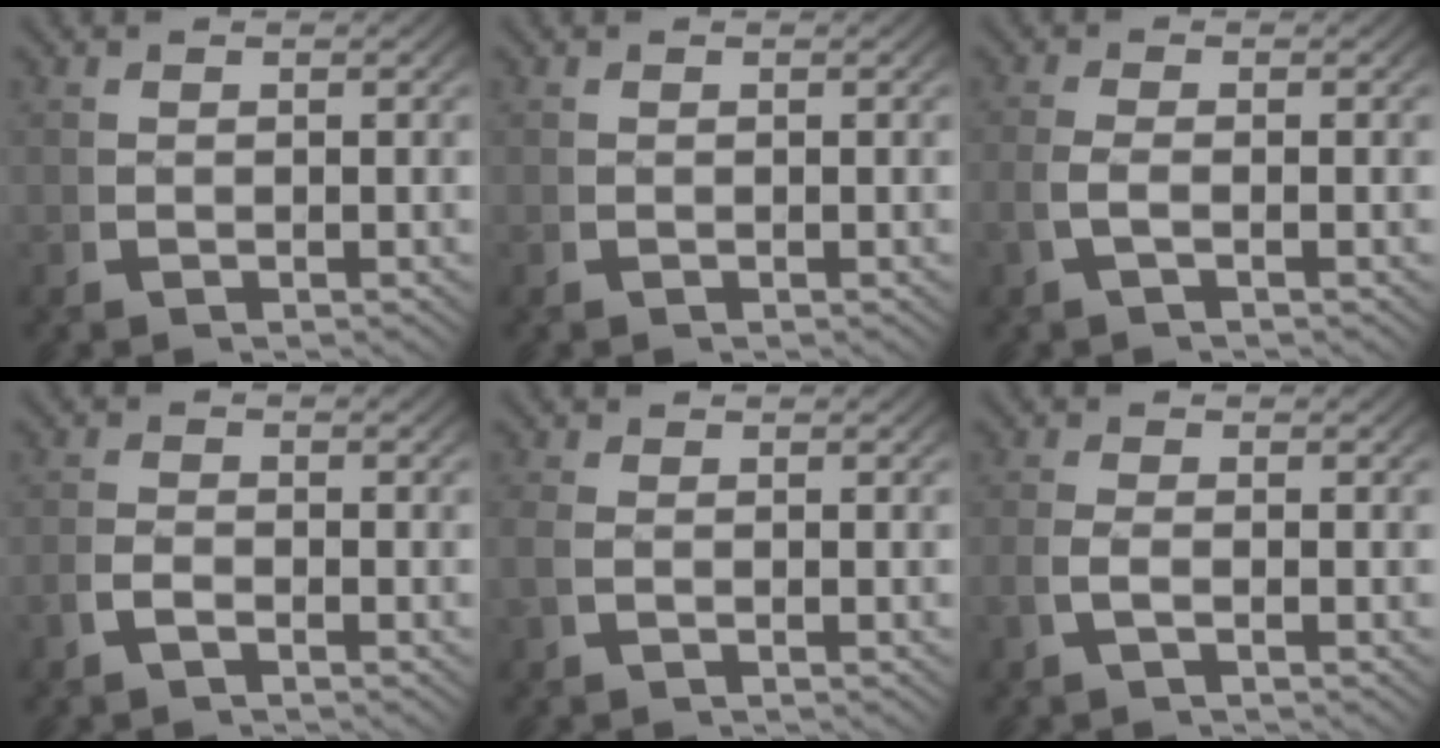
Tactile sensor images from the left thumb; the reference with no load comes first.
{"total": 0.0}
{"total": 1.6, "force": [-0.2, 0.1, 1.6], "torque": [-0.047, -0.001, -0.003]}
{"total": 1.2, "force": [-1.0, 0.4, 0.6], "torque": [-0.016, -0.002, -0.022]}
{"total": 0.9, "force": [0.0, 0.4, 0.8], "torque": [-0.030, -0.002, 0.004]}
{"total": 1.3, "force": [-0.3, 0.1, 1.2], "torque": [-0.038, -0.002, -0.005]}